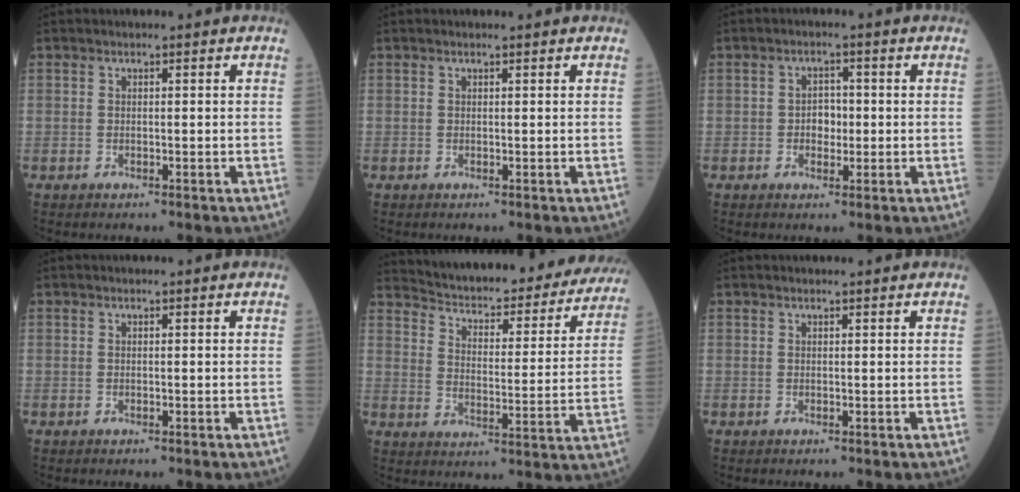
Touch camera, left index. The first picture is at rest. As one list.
[{"total": 0.6, "force": [0.6, 0.0, 0.2], "torque": [-0.005, 0.002, 0.010]}, {"total": 2.7, "force": [-0.2, 1.9, 1.9], "torque": [-0.027, 0.007, -0.004]}, {"total": 0.0}, {"total": 27.9, "force": [25.7, 5.9, 9.0], "torque": [-0.137, -0.057, 0.317]}, {"total": 0.9, "force": [0.8, 0.0, 0.3], "torque": [-0.006, 0.005, 0.013]}]